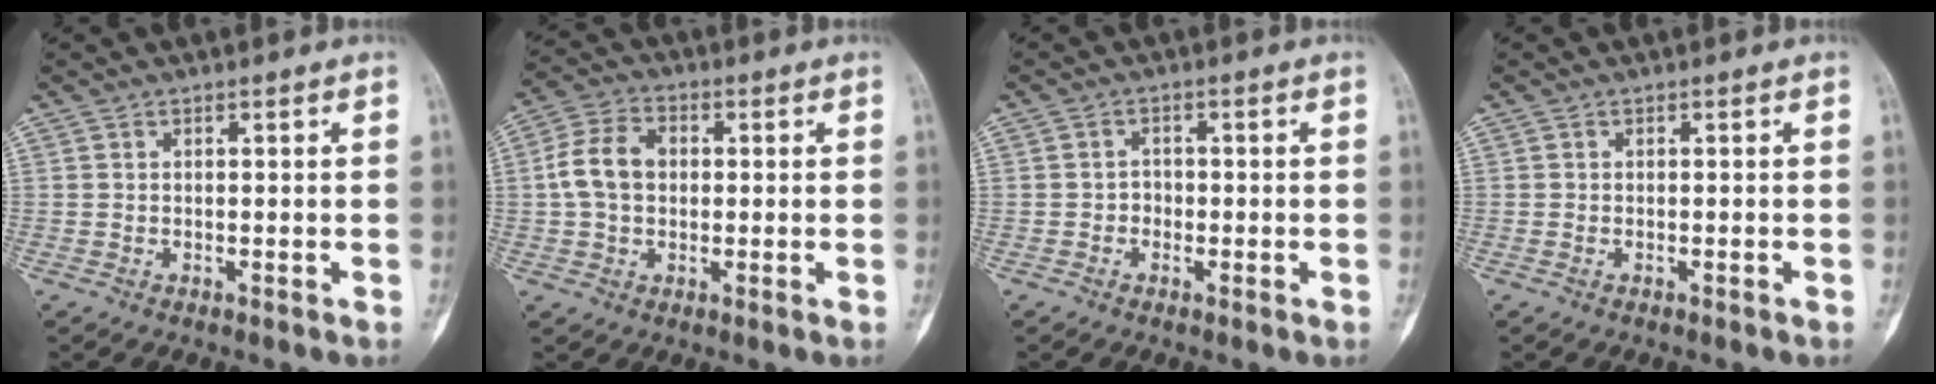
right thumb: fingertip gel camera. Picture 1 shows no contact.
{"total": 8.4, "force": [0.4, 6.1, 5.7], "torque": [-0.102, 0.020, 0.001]}
{"total": 1.9, "force": [-0.7, 1.7, 0.6], "torque": [0.004, 0.008, -0.020]}
{"total": 0.0}